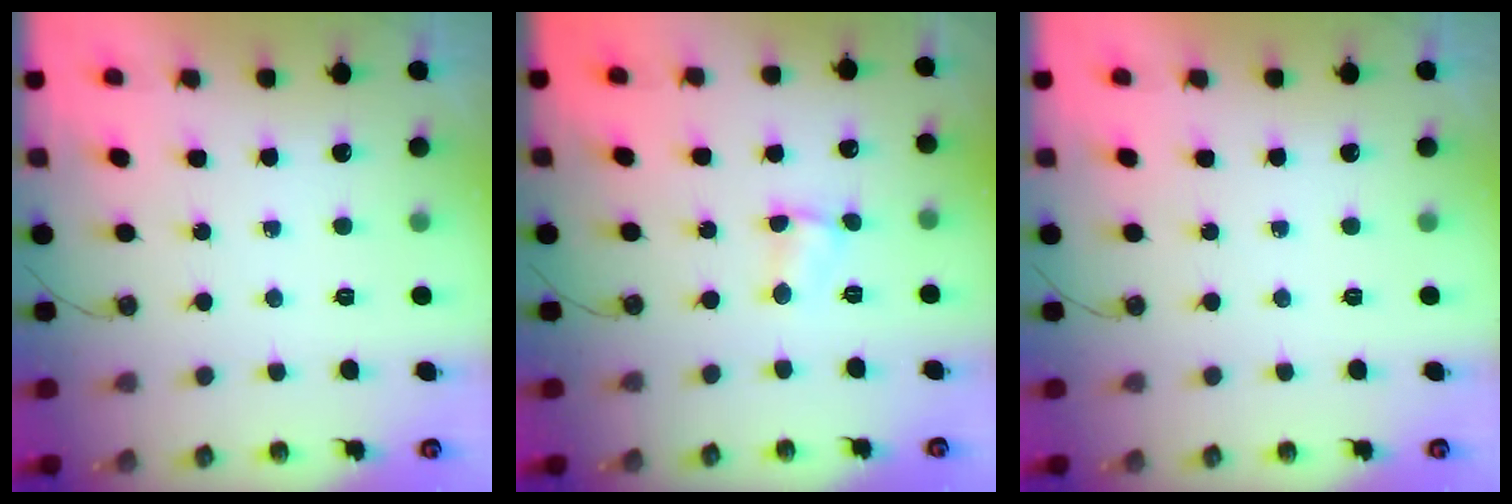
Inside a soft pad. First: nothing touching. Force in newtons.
{"total": 2.4, "press": 2.3, "slide": 0.4}
{"total": 0.0}